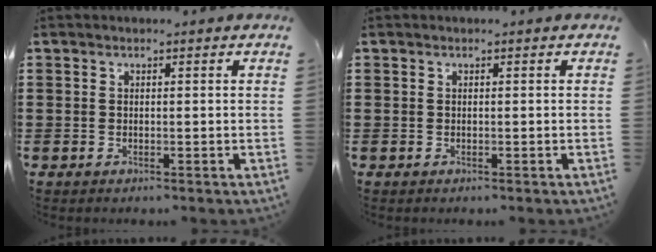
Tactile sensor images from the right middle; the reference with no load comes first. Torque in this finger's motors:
{"motor_torque": [0.59, -0.13, -0.08, -0.01]}